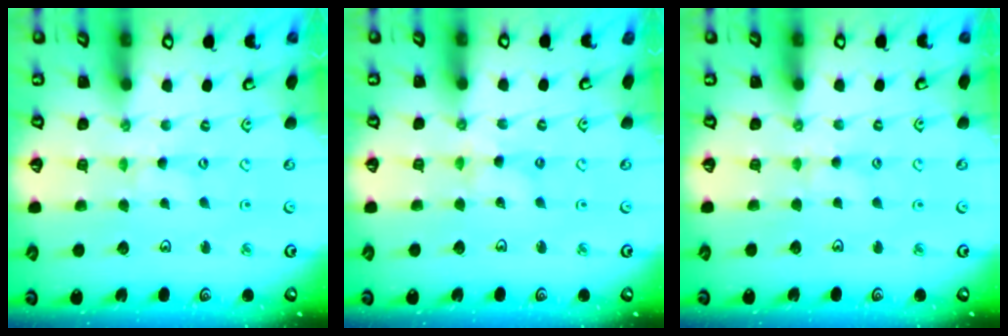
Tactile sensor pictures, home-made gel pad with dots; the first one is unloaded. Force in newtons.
{"total": 2.2, "press": 2.2, "slide": 0.1}
{"total": 3.1, "press": 3.1, "slide": 0.5}